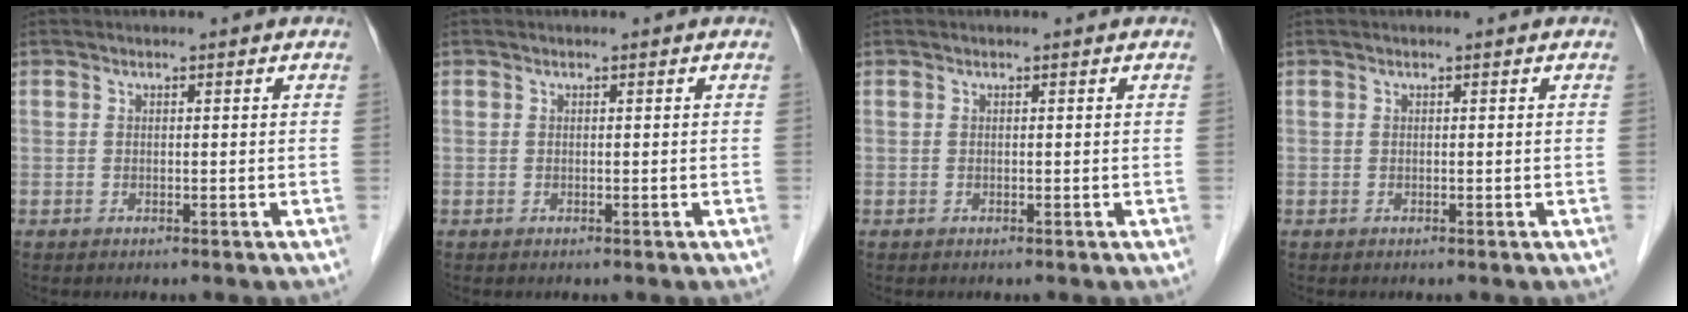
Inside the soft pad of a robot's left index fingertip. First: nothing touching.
{"total": 0.0}
{"total": 0.0}
{"total": 0.0}